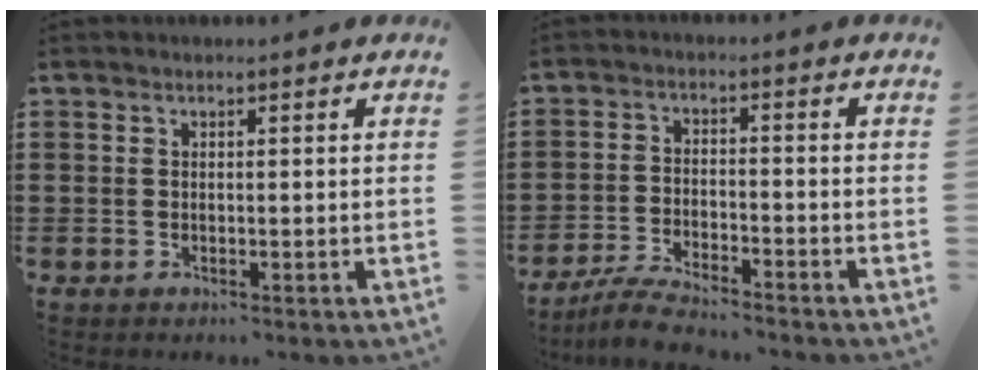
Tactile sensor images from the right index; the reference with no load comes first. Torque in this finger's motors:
{"motor_torque": [-0.23, 0.28, 0.11, 0.03]}